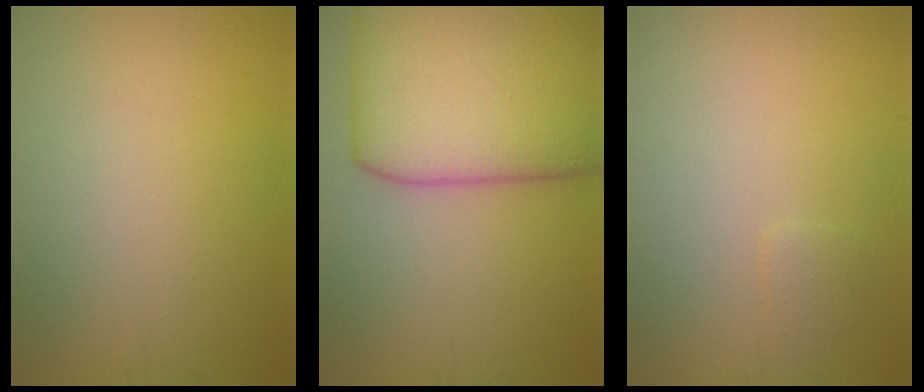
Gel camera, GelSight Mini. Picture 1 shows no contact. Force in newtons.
{"total": 13.4, "press": 13.4, "slide": 0.4}
{"total": 0.8, "press": 0.8, "slide": 0.1}